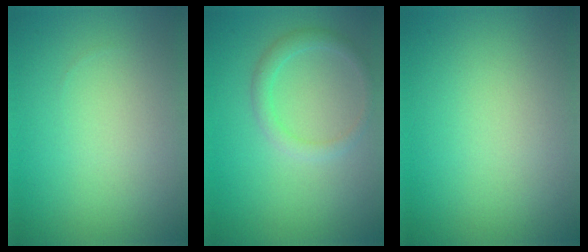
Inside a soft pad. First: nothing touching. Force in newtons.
{"total": 1.8, "press": 1.8, "slide": 0.2}
{"total": 0.0}